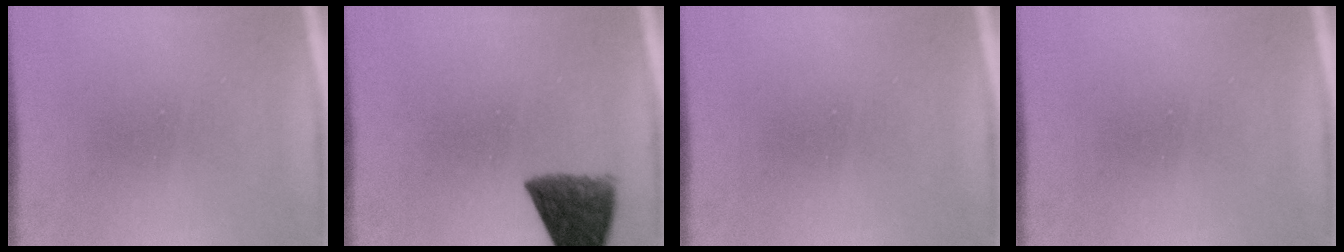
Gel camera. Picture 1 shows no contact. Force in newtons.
{"total": 9.1}
{"total": 0.0}
{"total": 0.0}